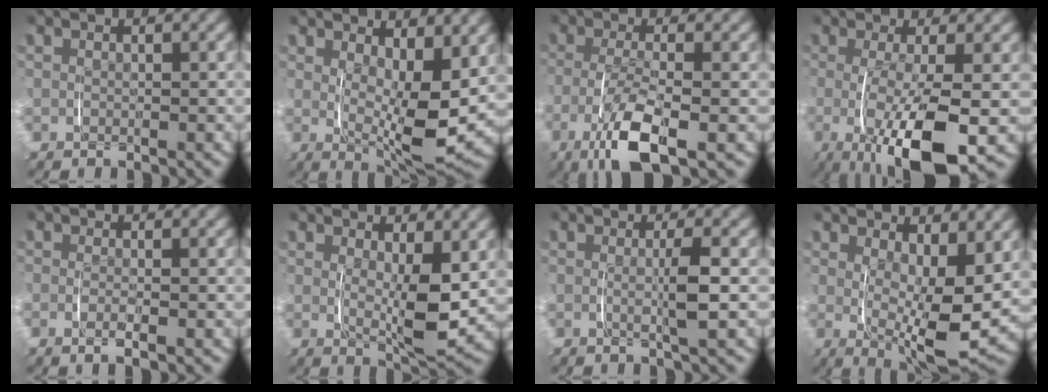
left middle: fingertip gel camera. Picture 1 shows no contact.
{"total": 7.6, "force": [1.6, 2.6, 7.0], "torque": [-0.104, -0.026, 0.030]}
{"total": 5.9, "force": [-2.2, 1.7, 5.2], "torque": [-0.105, -0.007, -0.035]}
{"total": 9.1, "force": [-1.6, 2.5, 8.6], "torque": [-0.138, -0.007, -0.022]}
{"total": 1.3, "force": [-0.5, 0.0, 1.2], "torque": [-0.031, -0.004, -0.007]}
{"total": 5.1, "force": [1.2, 1.6, 4.7], "torque": [-0.080, -0.023, 0.024]}
{"total": 2.3, "force": [0.1, -0.1, 2.3], "torque": [-0.035, -0.002, 0.001]}
{"total": 8.1, "force": [0.5, 2.8, 7.6], "torque": [-0.115, -0.029, 0.015]}